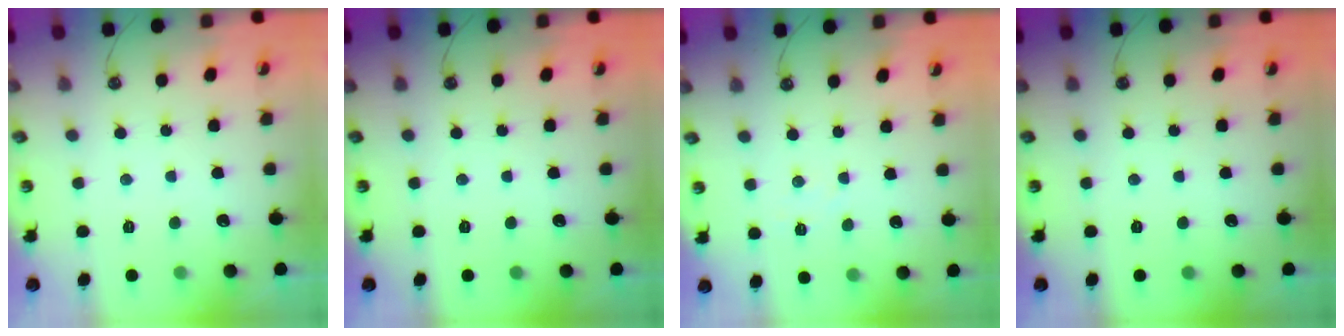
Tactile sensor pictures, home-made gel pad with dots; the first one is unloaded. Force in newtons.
{"total": 0.0}
{"total": 3.9, "press": 3.9, "slide": 0.5}
{"total": 0.0}